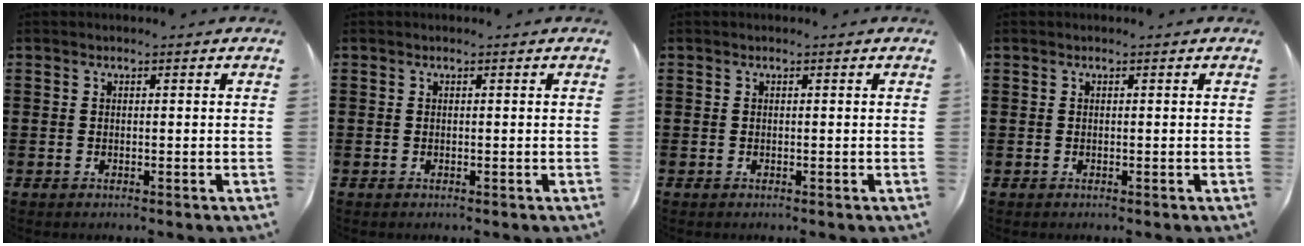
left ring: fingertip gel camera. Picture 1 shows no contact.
{"total": 0.0}
{"total": 0.0}
{"total": 0.0}